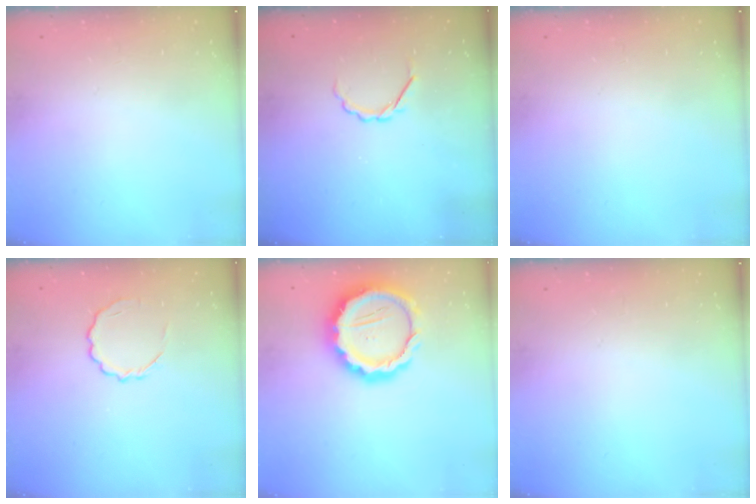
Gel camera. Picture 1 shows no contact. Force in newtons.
{"total": 2.5, "press": 2.4, "slide": 0.8}
{"total": 0.0}
{"total": 5.4, "press": 5.3, "slide": 1.3}
{"total": 14.9, "press": 14.7, "slide": 2.8}
{"total": 0.0}